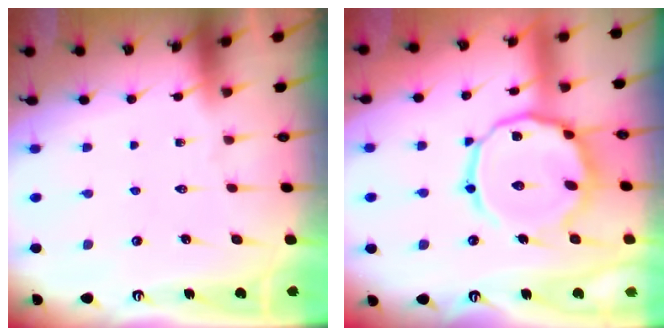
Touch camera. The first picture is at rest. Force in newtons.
{"total": 16.6, "press": 16.5, "slide": 1.2}